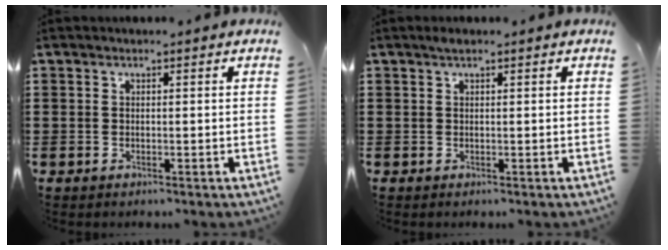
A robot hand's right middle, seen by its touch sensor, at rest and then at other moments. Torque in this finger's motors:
{"motor_torque": [-0.63, -0.19, 0.28, 0.04]}